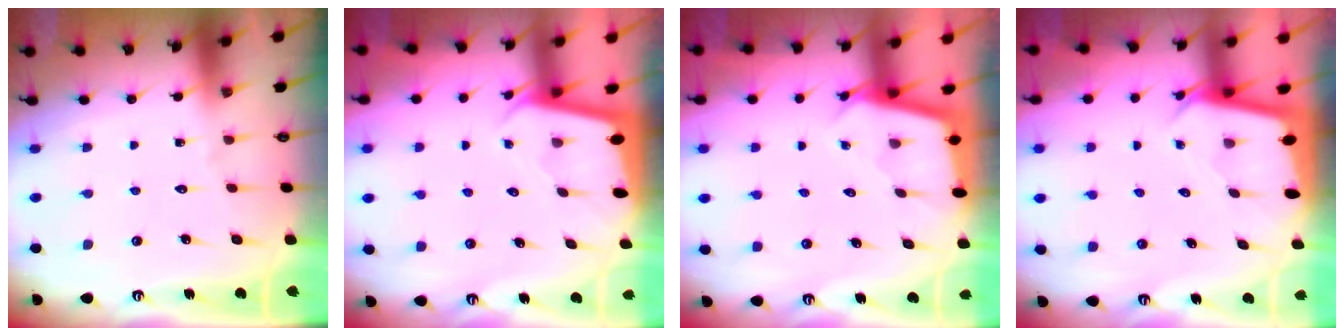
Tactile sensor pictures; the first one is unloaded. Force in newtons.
{"total": 2.0, "press": 2.0, "slide": 0.1}
{"total": 2.2, "press": 2.2, "slide": 0.2}
{"total": 2.3, "press": 2.3, "slide": 0.1}